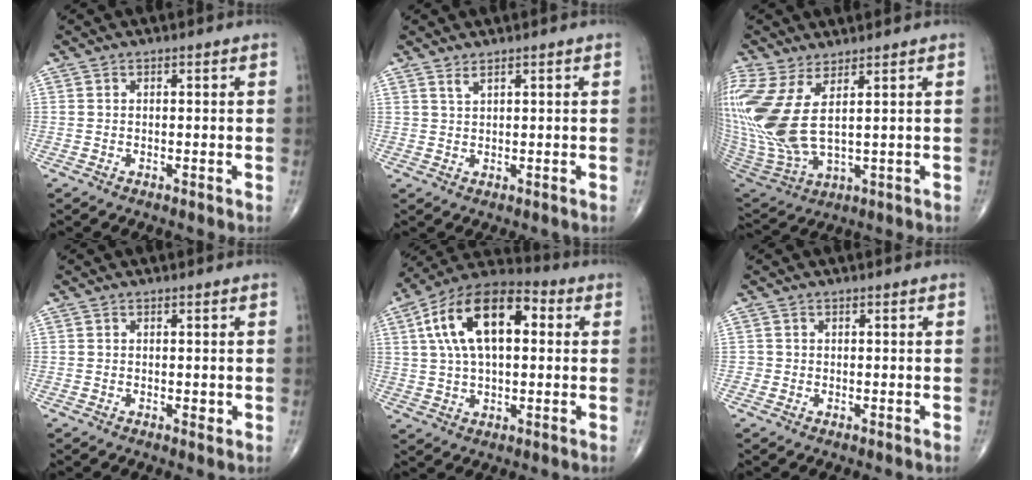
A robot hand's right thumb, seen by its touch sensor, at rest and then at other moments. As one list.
[{"total": 1.5, "force": [1.2, 0.1, 0.9], "torque": [-0.021, -0.004, 0.027]}, {"total": 16.1, "force": [4.1, 6.2, 14.2], "torque": [-0.354, -0.027, 0.097]}, {"total": 1.0, "force": [-0.2, 0.5, 0.8], "torque": [-0.007, -0.003, -0.004]}, {"total": 17.8, "force": [4.1, 9.1, 14.7], "torque": [-0.253, 0.028, 0.061]}, {"total": 0.6, "force": [-0.1, 0.6, 0.0], "torque": [0.001, 0.003, -0.003]}]